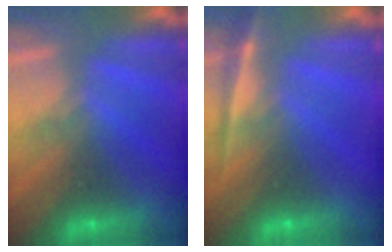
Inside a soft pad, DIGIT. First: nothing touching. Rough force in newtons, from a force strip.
{"total": 1.9}